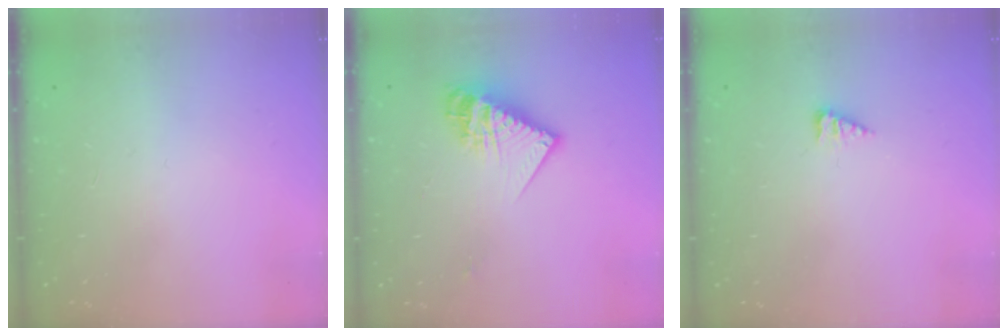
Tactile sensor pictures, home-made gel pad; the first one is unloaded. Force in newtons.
{"total": 13.2, "press": 13.1, "slide": 1.2}
{"total": 2.9, "press": 2.9, "slide": 0.5}